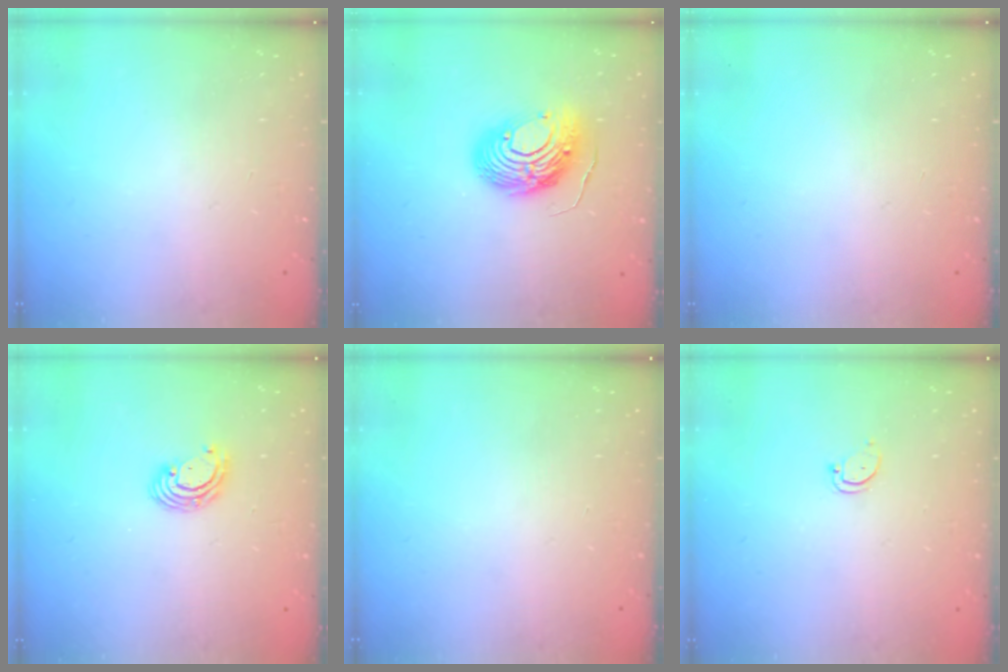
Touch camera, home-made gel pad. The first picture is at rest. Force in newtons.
{"total": 12.8, "press": 12.7, "slide": 1.3}
{"total": 0.0}
{"total": 4.5, "press": 4.5, "slide": 0.3}
{"total": 0.0}
{"total": 2.9, "press": 2.9, "slide": 0.2}